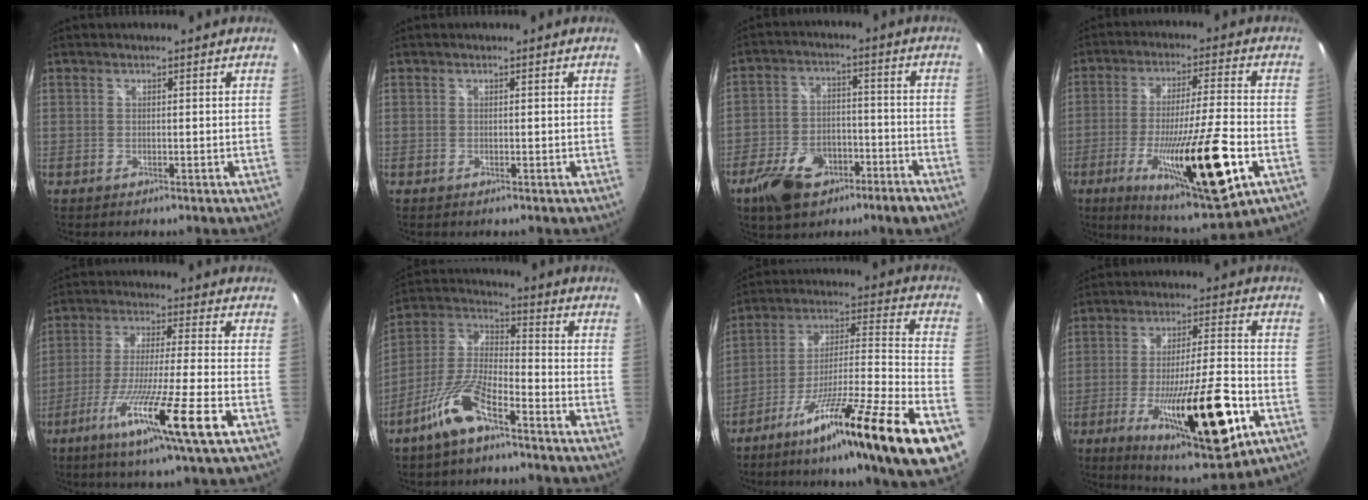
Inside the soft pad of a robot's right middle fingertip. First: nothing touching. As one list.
[{"total": 0.0}, {"total": 12.0, "force": [-7.5, 6.2, 7.0], "torque": [-0.160, -0.003, -0.127]}, {"total": 21.7, "force": [-8.0, 2.8, 20.0], "torque": [-0.352, -0.050, -0.125]}, {"total": 15.4, "force": [-7.7, -0.8, 13.4], "torque": [-0.253, -0.037, -0.139]}, {"total": 11.6, "force": [-7.4, 3.3, 8.2], "torque": [-0.184, 0.000, -0.144]}, {"total": 27.3, "force": [-17.1, 0.5, 21.3], "torque": [-0.304, -0.049, -0.270]}, {"total": 22.4, "force": [-9.2, 4.0, 20.0], "torque": [-0.341, -0.042, -0.136]}]